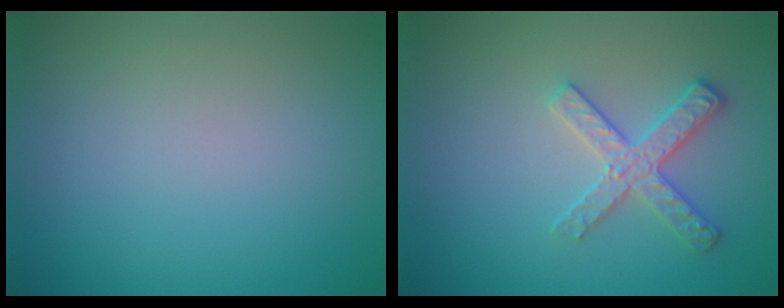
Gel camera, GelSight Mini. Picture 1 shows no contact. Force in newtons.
{"total": 2.7, "press": 2.6, "slide": 0.5}